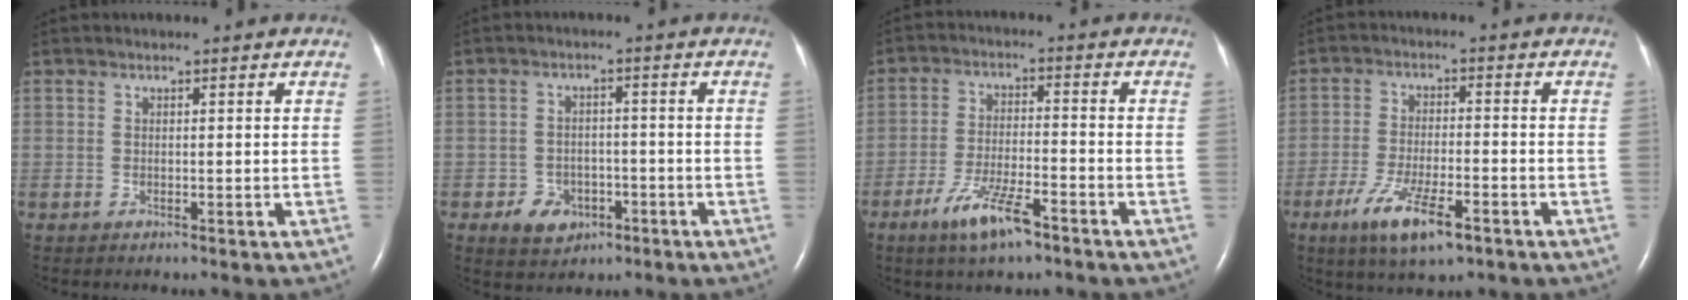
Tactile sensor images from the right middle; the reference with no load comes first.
{"total": 4.9, "force": [-2.3, 3.8, 2.0], "torque": [-0.036, 0.005, -0.027]}
{"total": 8.1, "force": [-5.3, 1.6, 6.0], "torque": [-0.121, -0.011, -0.094]}
{"total": 9.0, "force": [-5.1, 2.0, 7.2], "torque": [-0.140, -0.017, -0.085]}